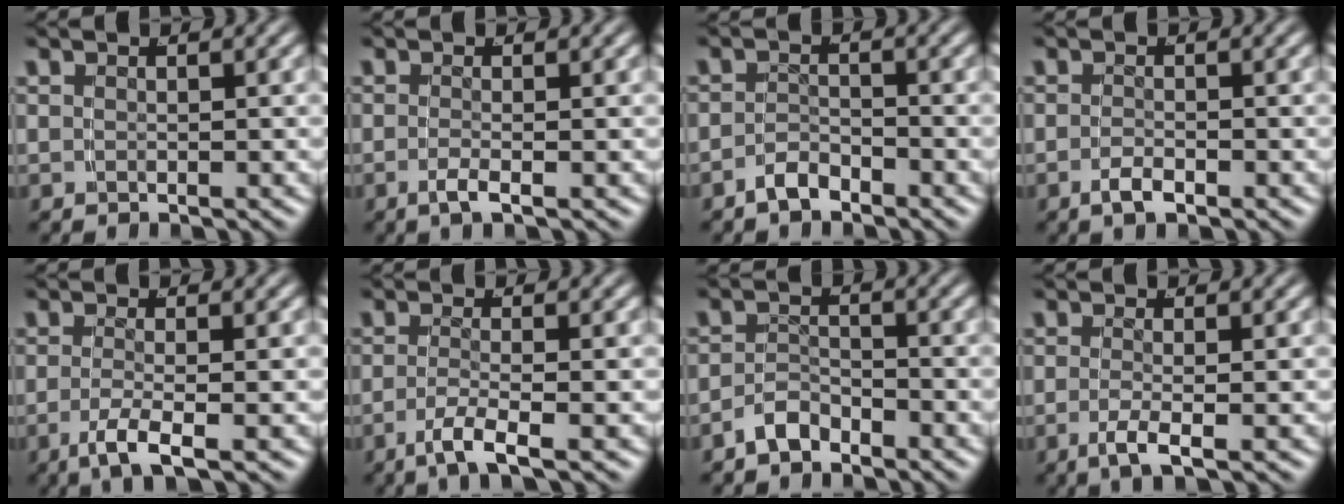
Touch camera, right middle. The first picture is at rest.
{"total": 1.6, "force": [-0.9, -0.2, 1.3], "torque": [-0.035, -0.005, -0.016]}
{"total": 2.2, "force": [-2.0, 0.6, 0.7], "torque": [-0.011, 0.000, -0.039]}
{"total": 1.5, "force": [-1.2, 0.1, 1.0], "torque": [-0.020, -0.001, -0.022]}
{"total": 3.2, "force": [-1.6, 0.3, 2.8], "torque": [-0.064, -0.018, -0.021]}
{"total": 3.0, "force": [-1.8, 0.0, 2.5], "torque": [-0.054, -0.014, -0.027]}
{"total": 2.6, "force": [-2.3, 0.9, 0.8], "torque": [-0.013, -0.001, -0.043]}
{"total": 2.4, "force": [-1.1, 0.0, 2.2], "torque": [-0.054, -0.014, -0.016]}